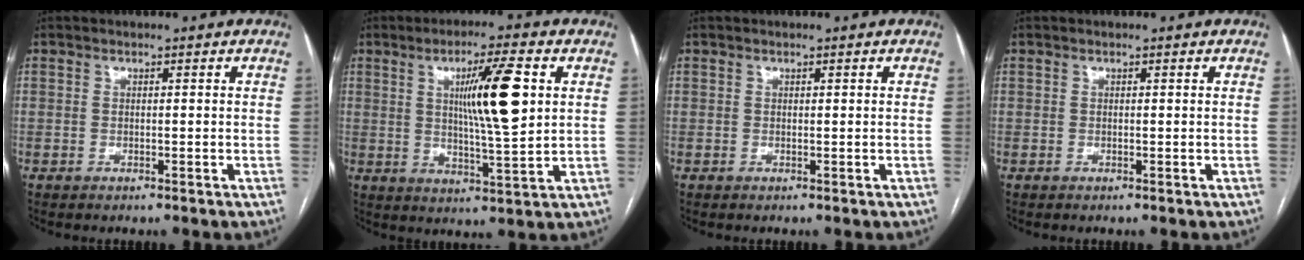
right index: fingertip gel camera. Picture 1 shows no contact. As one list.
[{"total": 11.1, "force": [2.8, 0.6, 10.7], "torque": [-0.175, -0.003, 0.047]}, {"total": 0.0}, {"total": 0.0}]